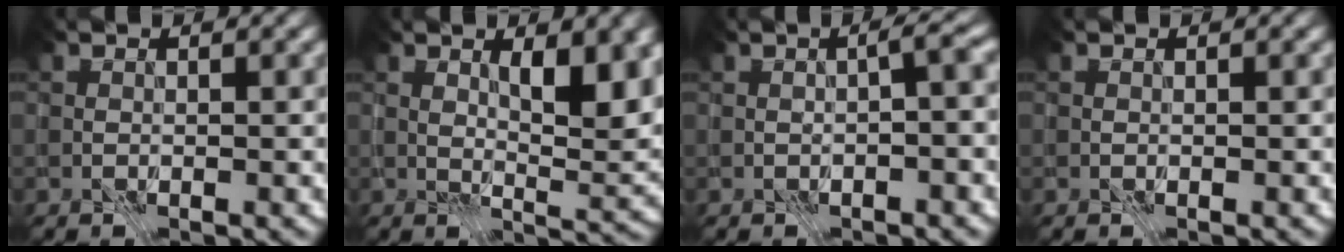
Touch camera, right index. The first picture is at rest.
{"total": 5.5, "force": [2.0, 1.7, 4.8], "torque": [-0.077, -0.006, 0.038]}
{"total": 2.0, "force": [-0.8, 0.3, 1.8], "torque": [-0.031, 0.007, -0.016]}
{"total": 0.0}